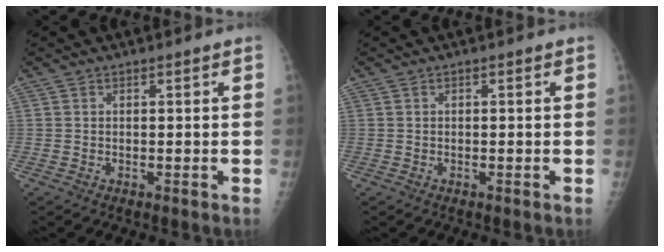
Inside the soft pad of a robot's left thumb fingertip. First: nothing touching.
{"total": 0.0}